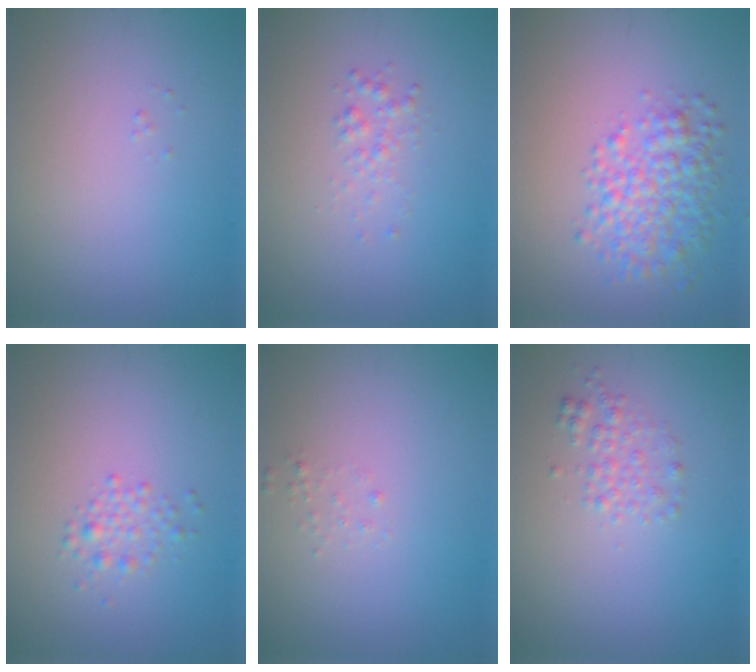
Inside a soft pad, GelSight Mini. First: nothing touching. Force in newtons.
{"total": 1.1, "press": 1.1, "slide": 0.1}
{"total": 4.5, "press": 4.4, "slide": 0.1}
{"total": 2.2, "press": 2.2, "slide": 0.0}
{"total": 0.6, "press": 0.6, "slide": 0.1}
{"total": 1.8, "press": 1.8, "slide": 0.0}